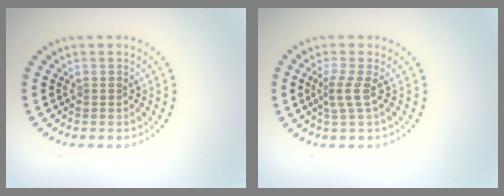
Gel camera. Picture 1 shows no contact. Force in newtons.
{"total": 2.0, "press": 1.3, "slide": 1.5}